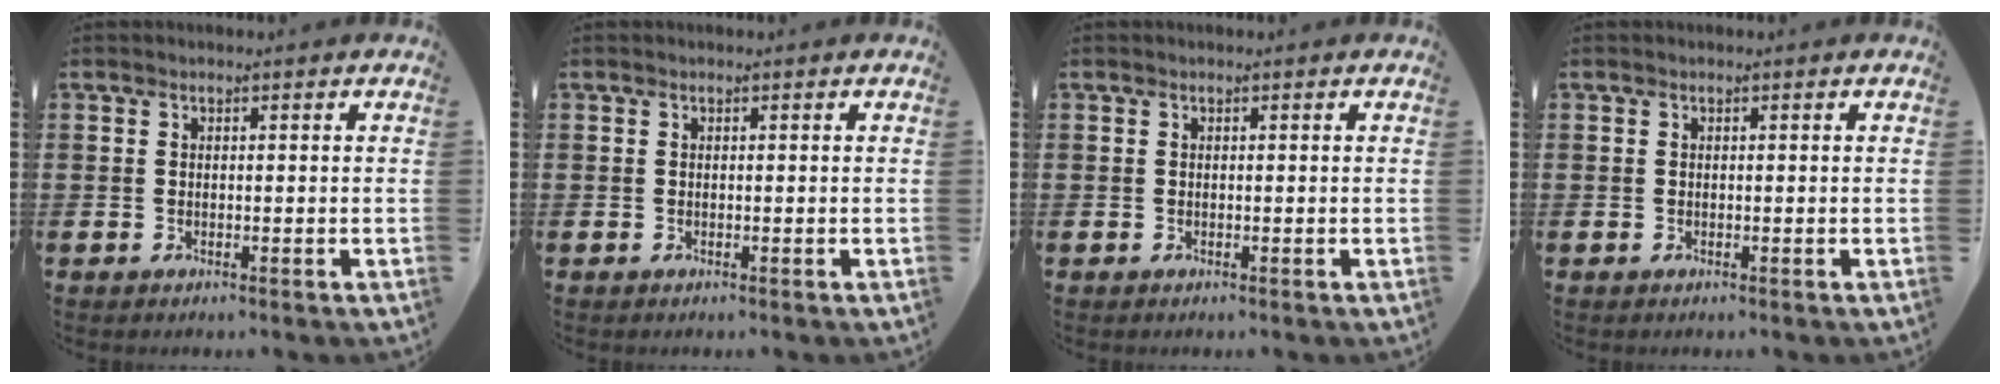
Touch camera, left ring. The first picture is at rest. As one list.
[{"total": 0.0}, {"total": 0.0}, {"total": 0.0}]